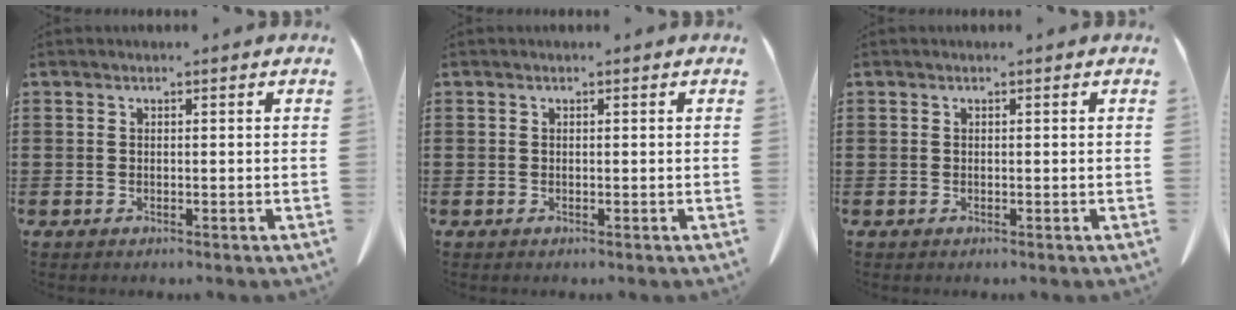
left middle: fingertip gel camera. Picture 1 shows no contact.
{"total": 0.0}
{"total": 0.0}